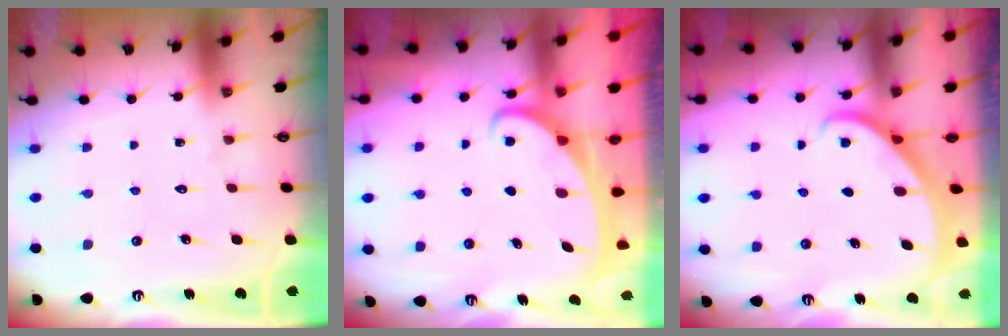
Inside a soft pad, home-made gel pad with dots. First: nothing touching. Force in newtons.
{"total": 2.3, "press": 2.3, "slide": 0.3}
{"total": 1.8, "press": 1.8, "slide": 0.1}